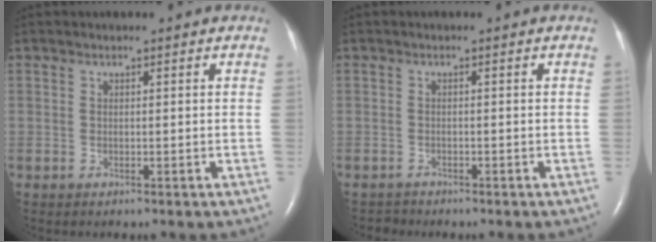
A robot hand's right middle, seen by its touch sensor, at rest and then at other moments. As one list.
[{"total": 1.1, "force": [-1.0, 0.3, -0.4], "torque": [0.001, -0.004, -0.017]}]